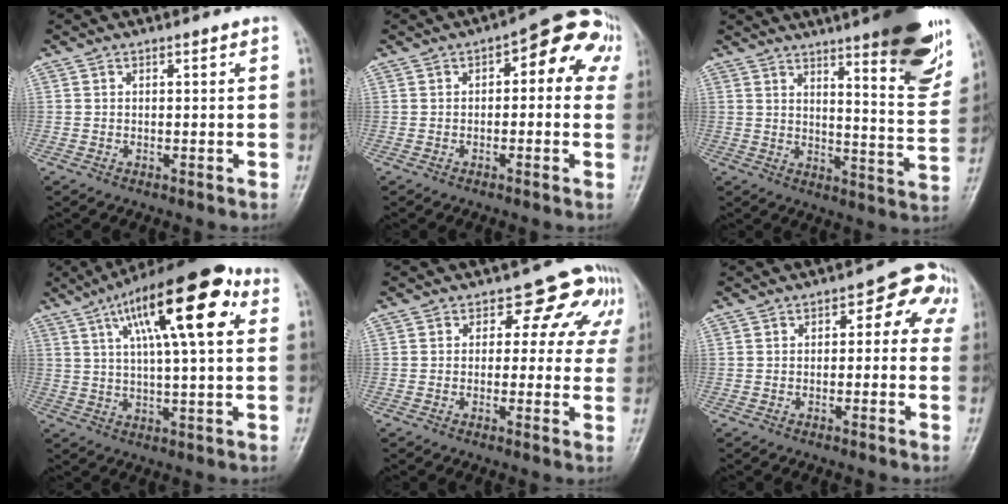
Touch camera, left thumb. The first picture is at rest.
{"total": 11.0, "force": [2.9, 5.6, 9.0], "torque": [-0.065, 0.029, 0.021]}
{"total": 20.0, "force": [12.4, 3.7, 15.2], "torque": [-0.173, -0.068, 0.167]}
{"total": 19.3, "force": [7.4, 5.8, 16.9], "torque": [-0.250, 0.010, 0.109]}
{"total": 9.0, "force": [3.0, 6.2, 5.8], "torque": [-0.005, 0.004, 0.021]}
{"total": 7.4, "force": [1.3, 4.6, 5.7], "torque": [-0.022, 0.027, 0.002]}